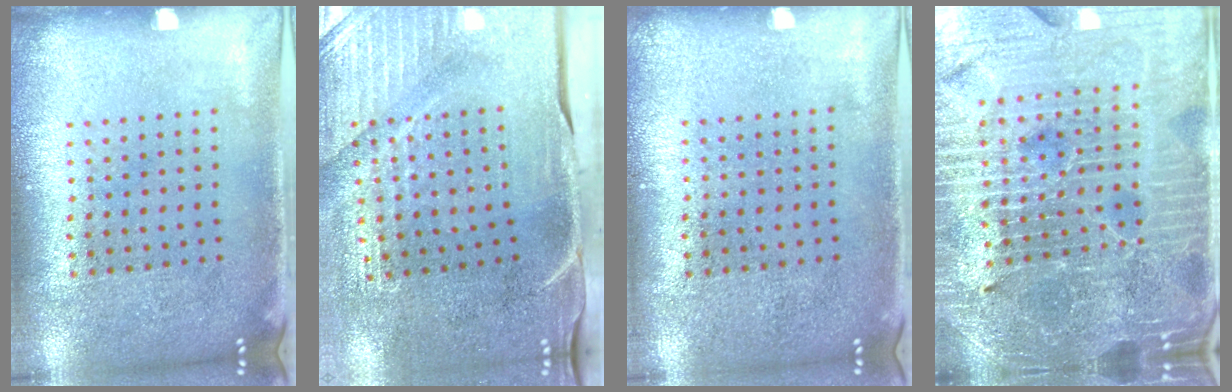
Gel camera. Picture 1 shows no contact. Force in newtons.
{"total": 4.6, "press": 3.9, "slide": 2.5}
{"total": 0.0}
{"total": 5.5, "press": 5.1, "slide": 2.0}